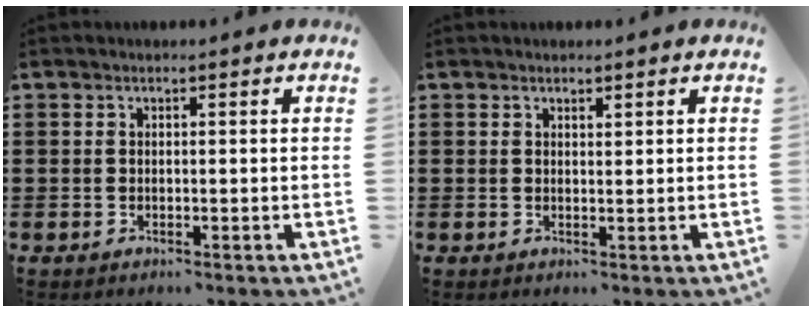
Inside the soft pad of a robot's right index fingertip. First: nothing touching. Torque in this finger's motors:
{"motor_torque": [-0.30, 0.09, 0.01, -0.01]}